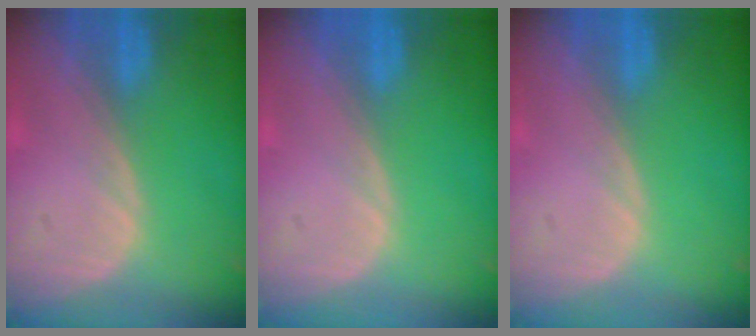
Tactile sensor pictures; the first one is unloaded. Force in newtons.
{"total": 0.0}
{"total": 0.0}